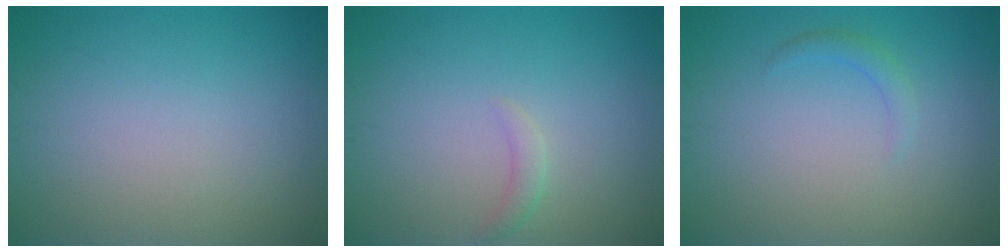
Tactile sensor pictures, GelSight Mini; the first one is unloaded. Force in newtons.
{"total": 1.0, "press": 1.0, "slide": 0.1}
{"total": 1.1, "press": 1.1, "slide": 0.2}